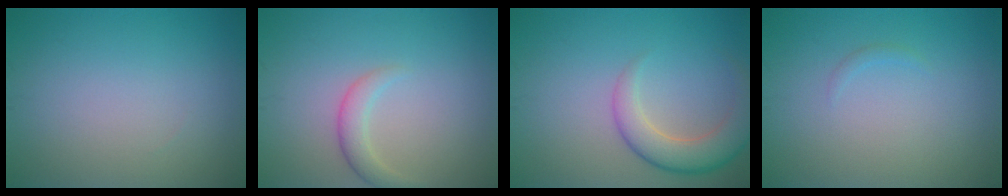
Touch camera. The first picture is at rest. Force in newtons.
{"total": 2.0, "press": 2.0, "slide": 0.1}
{"total": 4.6, "press": 4.5, "slide": 0.4}
{"total": 0.5, "press": 0.5, "slide": 0.1}